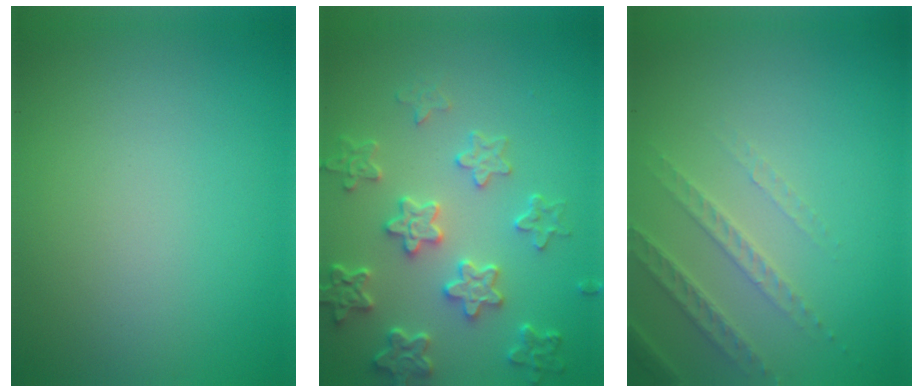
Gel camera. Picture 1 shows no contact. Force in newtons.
{"total": 5.1, "press": 4.2, "slide": 2.9}
{"total": 2.5, "press": 2.4, "slide": 0.7}